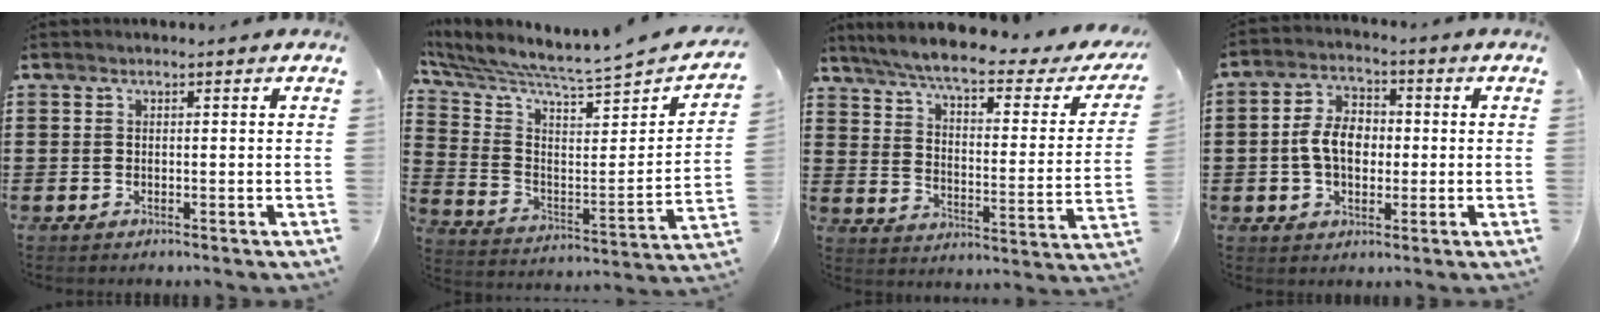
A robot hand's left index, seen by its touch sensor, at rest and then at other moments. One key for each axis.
{"total": 5.0, "fx": 4.6, "fy": -0.7, "fz": 1.8, "tx": -0.064, "ty": -0.063, "tz": 0.067}
{"total": 6.8, "fx": 5.4, "fy": 0.3, "fz": 4.1, "tx": -0.101, "ty": -0.036, "tz": 0.089}
{"total": 6.9, "fx": -0.3, "fy": 4.6, "fz": 5.1, "tx": -0.122, "ty": 0.008, "tz": -0.014}